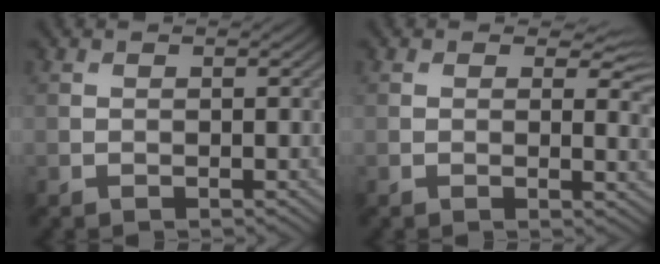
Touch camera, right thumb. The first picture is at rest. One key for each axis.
{"total": 3.8, "fx": 1.5, "fy": 1.9, "fz": 2.9, "tx": -0.036, "ty": -0.009, "tz": 0.020}